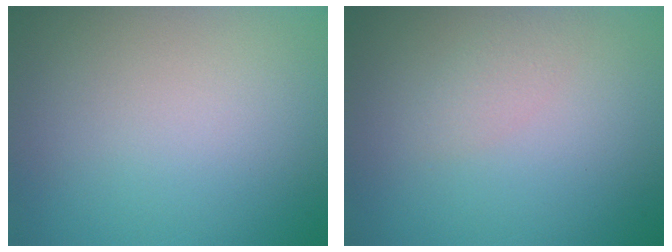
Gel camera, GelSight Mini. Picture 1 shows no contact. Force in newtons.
{"total": 1.5, "press": 1.5, "slide": 0.1}